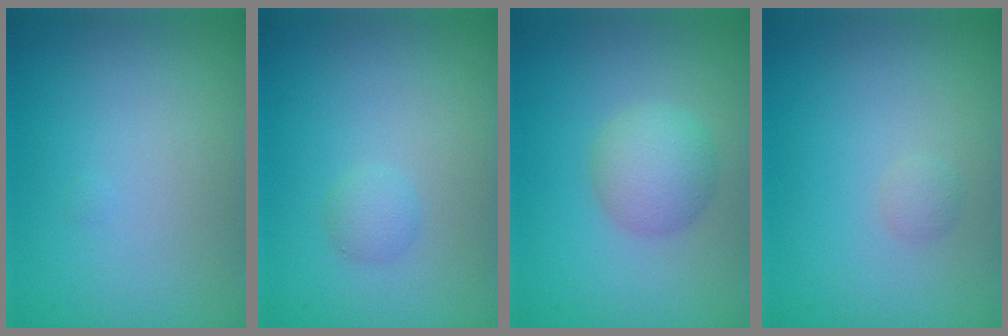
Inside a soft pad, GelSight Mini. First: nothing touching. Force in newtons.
{"total": 1.1, "press": 1.1, "slide": 0.0}
{"total": 3.2, "press": 3.2, "slide": 0.0}
{"total": 0.7, "press": 0.7, "slide": 0.0}